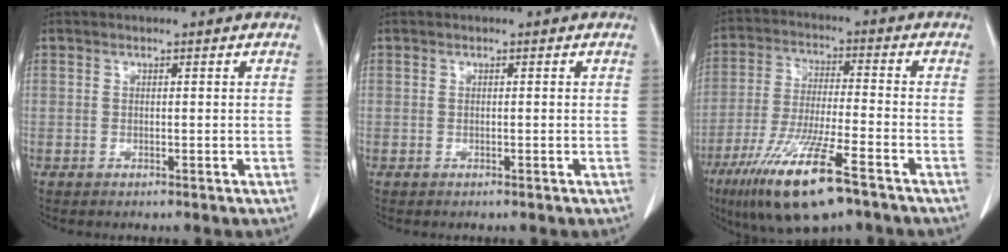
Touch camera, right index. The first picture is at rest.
{"total": 0.0}
{"total": 14.5, "force": [-8.8, 1.7, 11.4], "torque": [-0.233, -0.036, -0.158]}